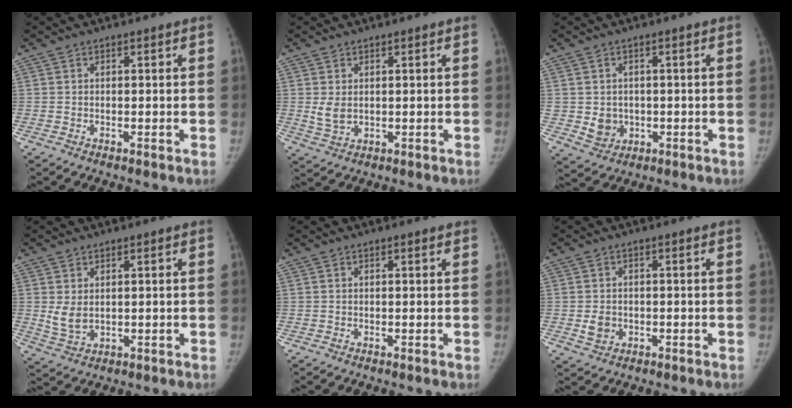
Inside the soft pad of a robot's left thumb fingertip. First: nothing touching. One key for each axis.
{"total": 3.4, "fx": 0.5, "fy": 2.4, "fz": 2.3, "tx": -0.036, "ty": -0.011, "tz": 0.020}
{"total": 4.7, "fx": -0.5, "fy": 4.2, "fz": 2.0, "tx": -0.012, "ty": 0.001, "tz": 0.006}
{"total": 4.1, "fx": 0.9, "fy": 2.7, "fz": 2.9, "tx": -0.048, "ty": -0.013, "tz": 0.029}
{"total": 0.6, "fx": 0.4, "fy": 0.1, "fz": 0.4, "tx": -0.006, "ty": -0.001, "tz": 0.005}
{"total": 3.2, "fx": -0.6, "fy": 2.7, "fz": 1.6, "tx": -0.018, "ty": 0.001, "tz": -0.003}